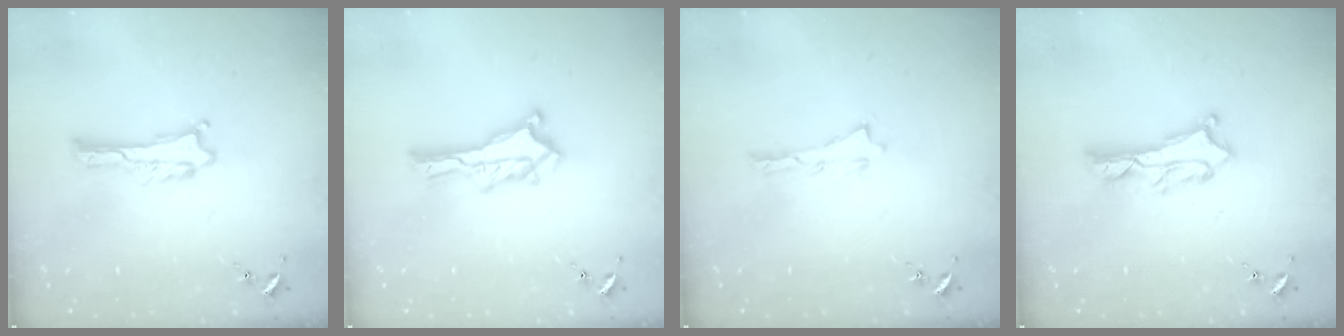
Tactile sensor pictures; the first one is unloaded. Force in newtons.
{"total": 1.4, "press": 1.4, "slide": 0.2}
{"total": 0.0}
{"total": 2.6, "press": 2.6, "slide": 0.3}